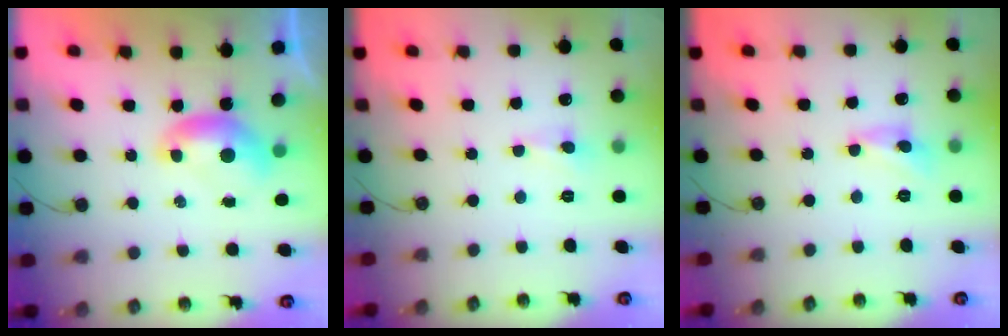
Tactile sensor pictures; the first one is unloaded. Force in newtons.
{"total": 1.2, "press": 1.1, "slide": 0.6}
{"total": 1.9, "press": 1.9, "slide": 0.2}